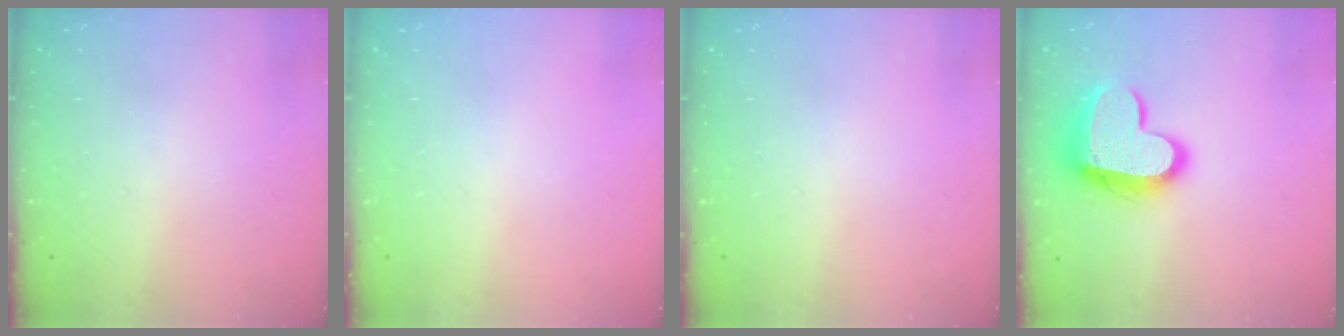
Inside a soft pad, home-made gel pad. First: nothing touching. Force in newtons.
{"total": 0.0}
{"total": 0.0}
{"total": 16.2, "press": 16.2, "slide": 1.4}